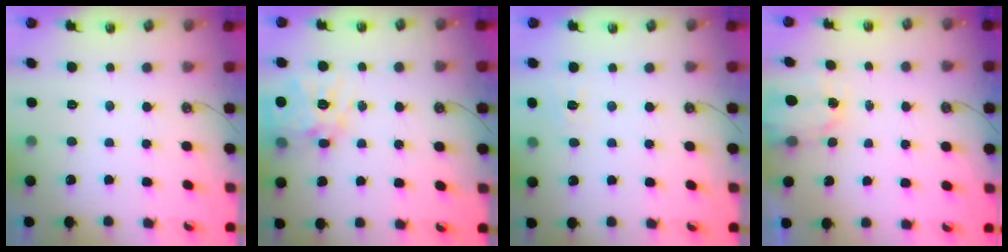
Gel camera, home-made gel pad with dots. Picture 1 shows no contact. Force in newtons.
{"total": 14.1, "press": 14.1, "slide": 1.2}
{"total": 3.8, "press": 3.8, "slide": 0.5}
{"total": 1.6, "press": 1.6, "slide": 0.3}